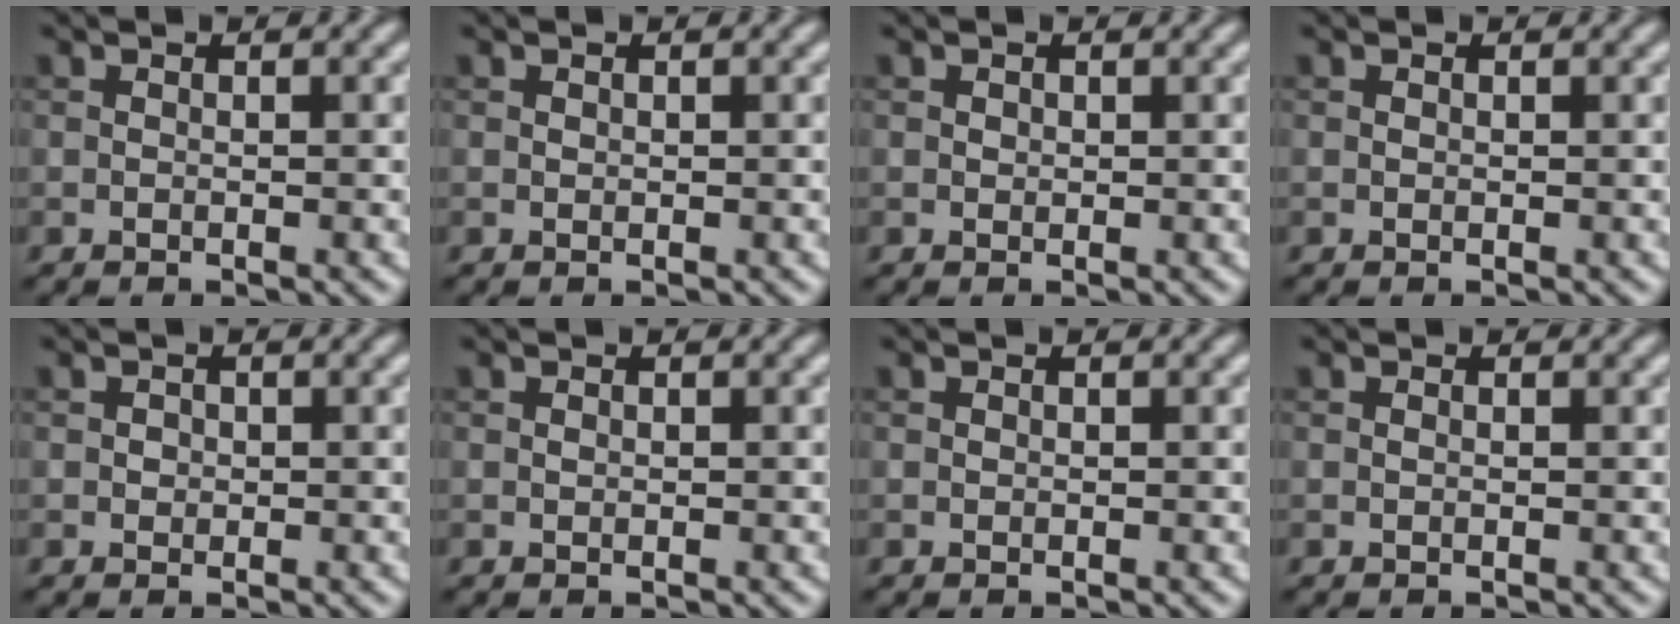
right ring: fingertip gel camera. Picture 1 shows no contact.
{"total": 0.0}
{"total": 0.5, "force": [0.3, 0.4, 0.1], "torque": [-0.001, -0.001, 0.004]}
{"total": 0.0}
{"total": 0.7, "force": [0.1, 0.6, 0.2], "torque": [0.002, -0.002, 0.001]}
{"total": 0.0}
{"total": 0.0}
{"total": 0.0}